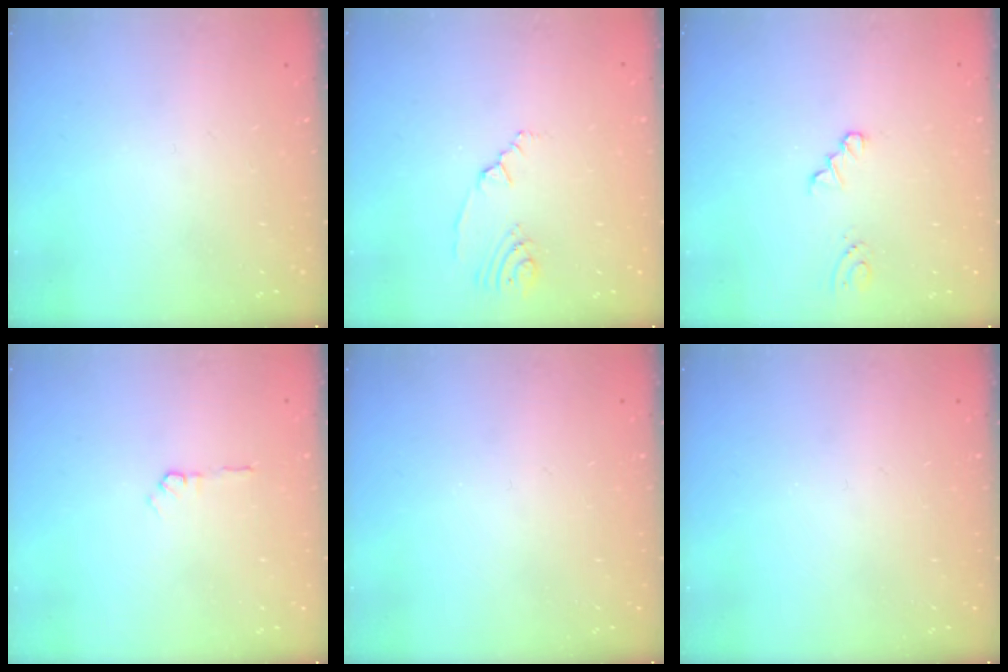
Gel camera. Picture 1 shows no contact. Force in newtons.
{"total": 2.5, "press": 2.1, "slide": 1.3}
{"total": 0.0}
{"total": 3.5, "press": 3.5, "slide": 0.5}
{"total": 0.0}
{"total": 0.0}